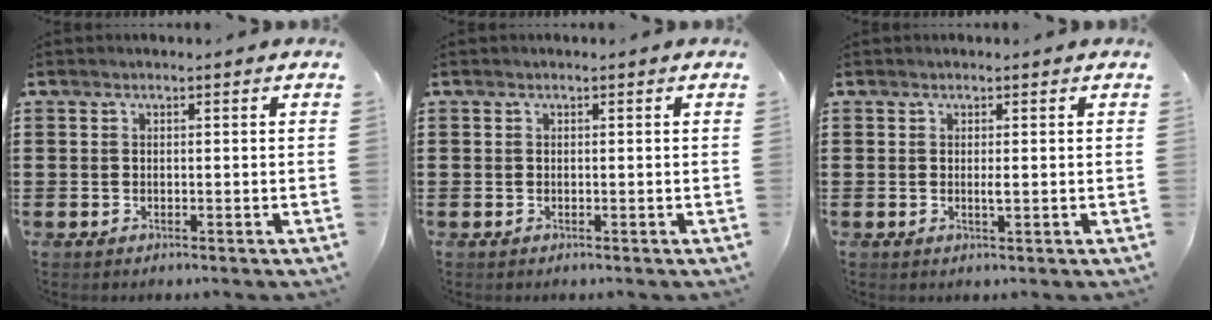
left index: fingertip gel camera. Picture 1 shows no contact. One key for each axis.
{"total": 0.0}
{"total": 1.2, "fx": 0.1, "fy": 0.1, "fz": 1.2, "tx": -0.023, "ty": -0.003, "tz": 0.001}